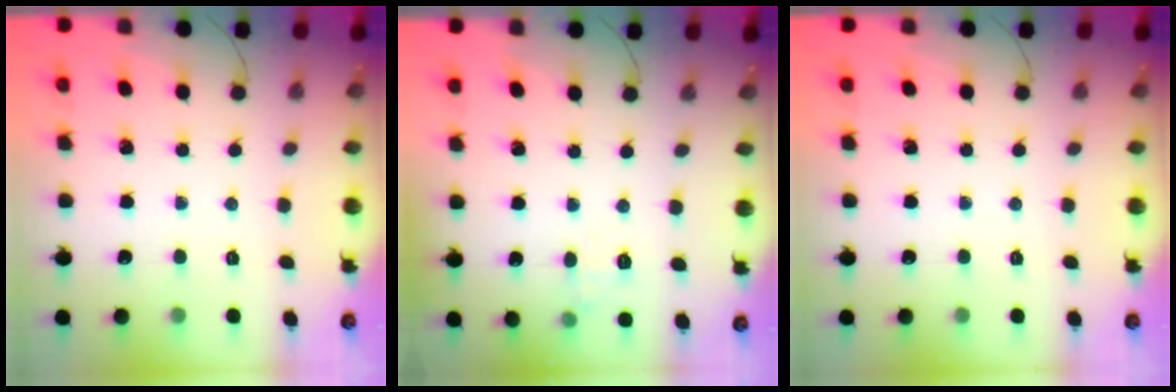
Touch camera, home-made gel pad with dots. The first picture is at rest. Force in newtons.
{"total": 6.7, "press": 6.5, "slide": 1.6}
{"total": 0.0}